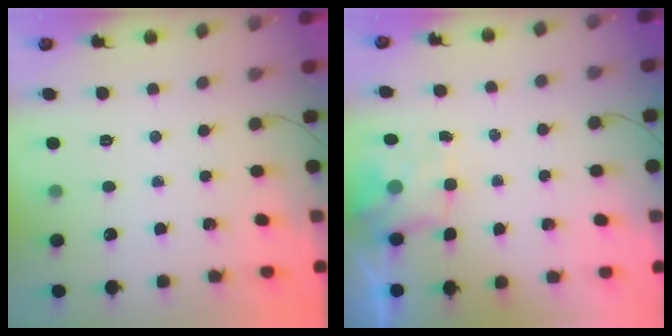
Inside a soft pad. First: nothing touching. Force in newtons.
{"total": 2.0, "press": 1.9, "slide": 0.5}